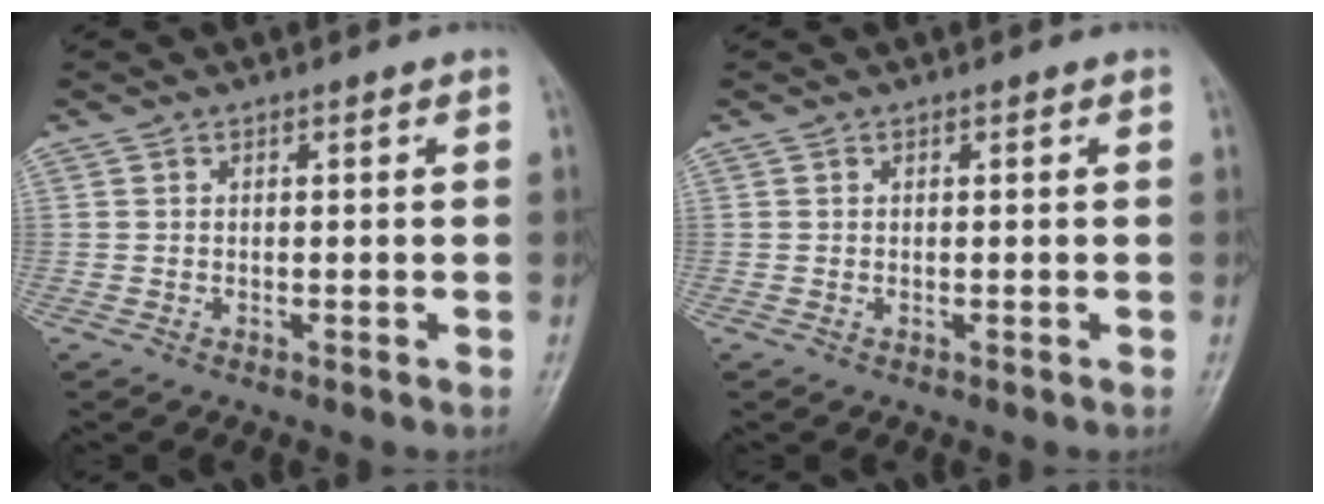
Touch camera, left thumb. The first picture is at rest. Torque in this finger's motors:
{"motor_torque": [0.00, 0.02, -0.18, -0.15, 0.00]}